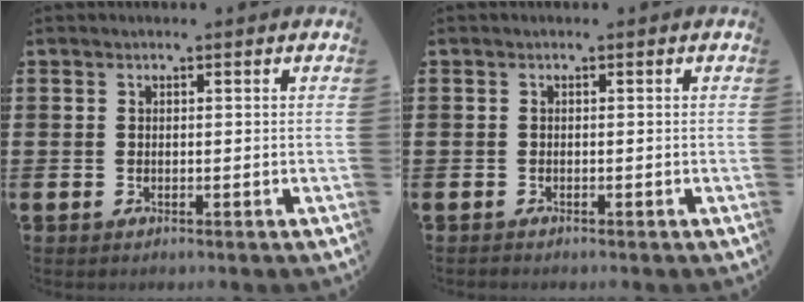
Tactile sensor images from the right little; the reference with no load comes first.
{"total": 0.0}